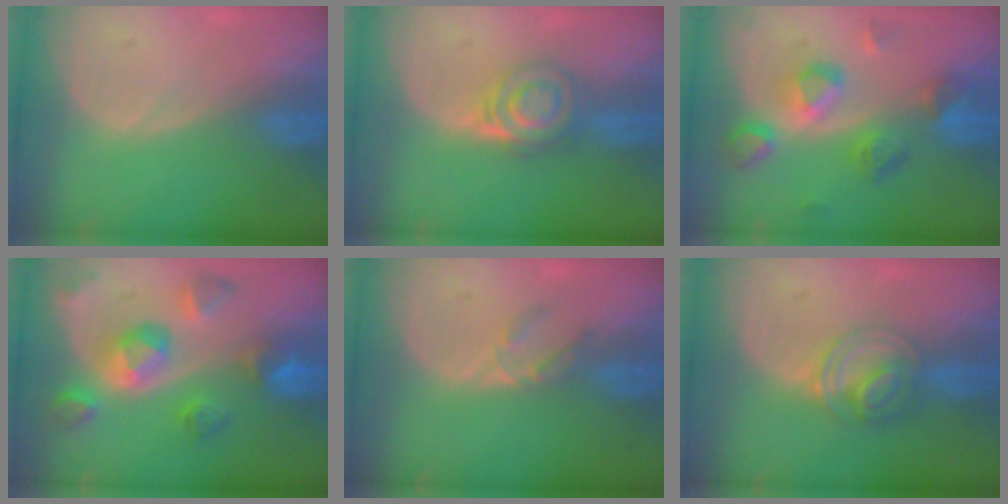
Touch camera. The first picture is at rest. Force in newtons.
{"total": 6.3, "press": 5.5, "slide": 3.1}
{"total": 7.4, "press": 7.4, "slide": 0.8}
{"total": 9.7, "press": 8.8, "slide": 4.1}
{"total": 2.5, "press": 2.3, "slide": 1.0}
{"total": 6.2, "press": 5.3, "slide": 3.1}